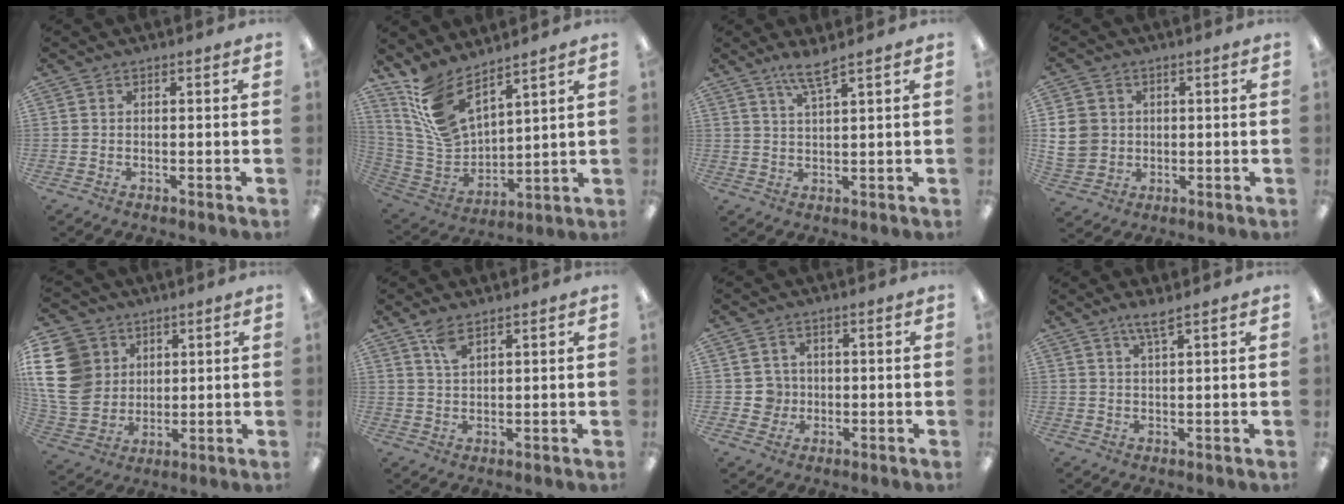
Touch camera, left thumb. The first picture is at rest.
{"total": 13.9, "force": [9.7, 6.5, 7.6], "torque": [-0.188, -0.045, 0.187]}
{"total": 4.3, "force": [3.4, 0.2, 2.7], "torque": [-0.063, -0.008, 0.059]}
{"total": 8.8, "force": [0.6, 7.9, 3.8], "torque": [-0.091, 0.013, 0.014]}
{"total": 17.7, "force": [4.5, 15.1, 8.1], "torque": [-0.177, -0.015, 0.091]}
{"total": 4.1, "force": [2.9, 1.5, 2.5], "torque": [-0.051, -0.004, 0.052]}
{"total": 4.4, "force": [-0.1, 4.4, 0.4], "torque": [-0.010, 0.009, -0.001]}
{"total": 3.4, "force": [2.4, 0.4, 2.4], "torque": [-0.054, 0.001, 0.042]}